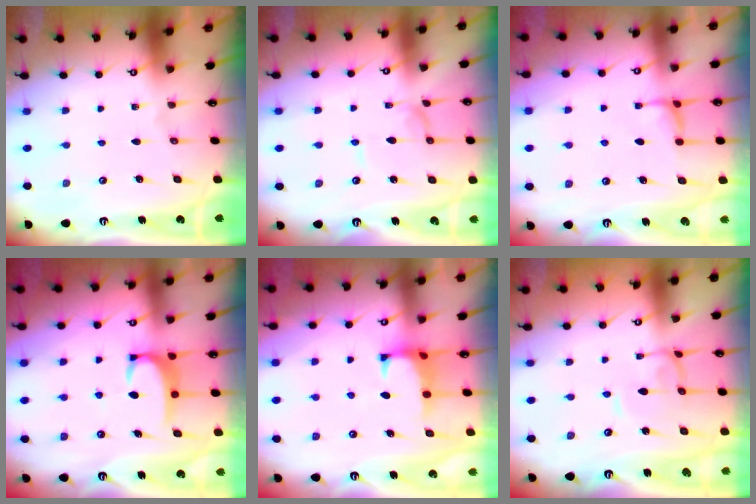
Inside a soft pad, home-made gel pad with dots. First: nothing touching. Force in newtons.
{"total": 0.0}
{"total": 1.6, "press": 1.4, "slide": 0.7}
{"total": 3.5, "press": 3.5, "slide": 0.5}
{"total": 0.8, "press": 0.6, "slide": 0.5}
{"total": 1.1, "press": 1.1, "slide": 0.2}